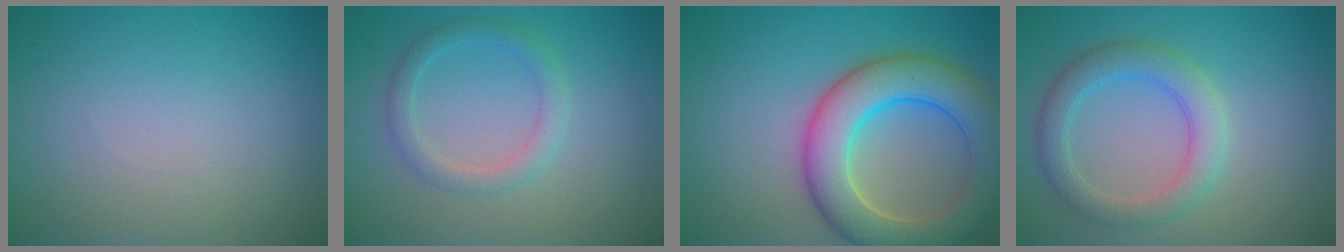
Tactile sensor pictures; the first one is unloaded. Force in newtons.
{"total": 2.3, "press": 2.3, "slide": 0.1}
{"total": 8.5, "press": 8.5, "slide": 0.3}
{"total": 3.0, "press": 3.0, "slide": 0.2}